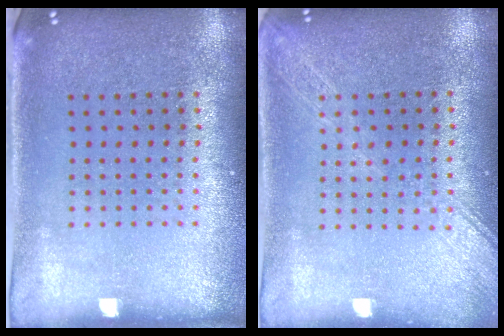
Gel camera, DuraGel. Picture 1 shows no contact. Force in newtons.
{"total": 1.6, "press": 1.5, "slide": 0.2}